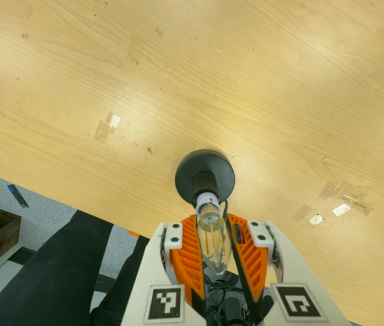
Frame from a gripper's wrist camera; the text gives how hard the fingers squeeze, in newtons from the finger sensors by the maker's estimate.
{"total": 13.5, "left": 13.2, "right": 13.7}